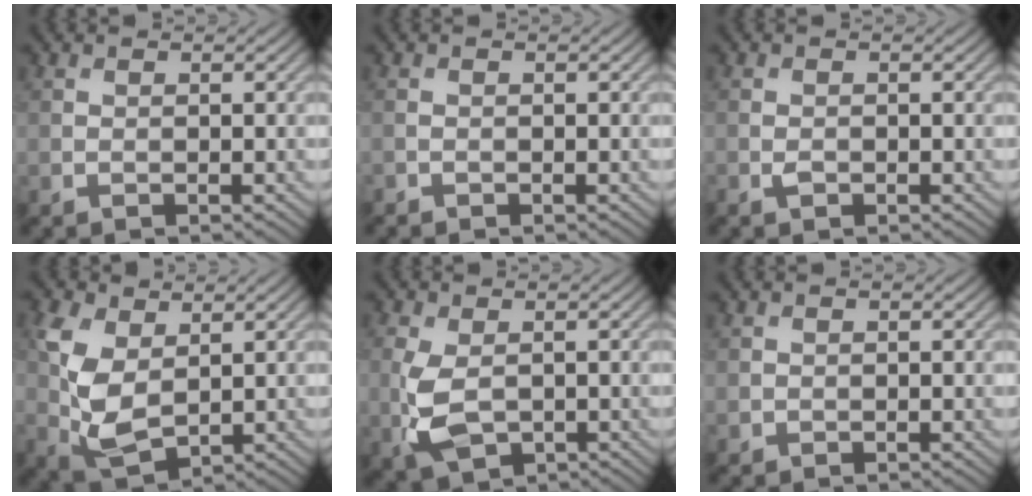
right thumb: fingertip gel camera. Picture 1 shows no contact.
{"total": 0.5, "force": [-0.4, 0.3, 0.0], "torque": [0.001, -0.004, -0.009]}
{"total": 0.9, "force": [-0.4, 0.6, 0.6], "torque": [-0.011, -0.002, -0.008]}
{"total": 7.8, "force": [1.4, 4.7, 6.1], "torque": [-0.161, -0.001, 0.026]}
{"total": 6.4, "force": [-1.2, 4.0, 4.9], "torque": [-0.130, -0.013, -0.020]}
{"total": 0.8, "force": [-0.1, 0.8, 0.1], "torque": [-0.002, -0.007, -0.001]}